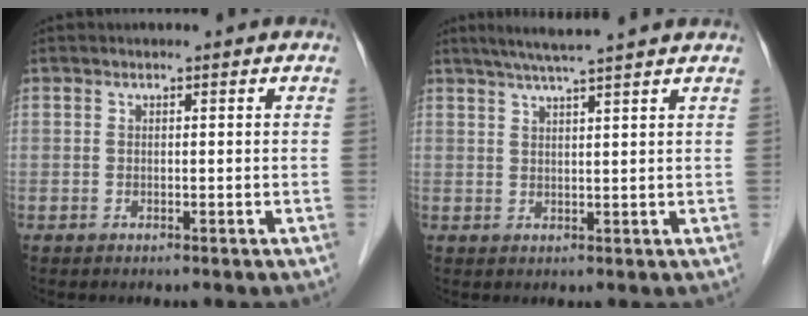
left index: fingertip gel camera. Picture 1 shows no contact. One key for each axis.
{"total": 7.4, "fx": 6.1, "fy": -0.8, "fz": 4.1, "tx": -0.071, "ty": 0.023, "tz": 0.088}